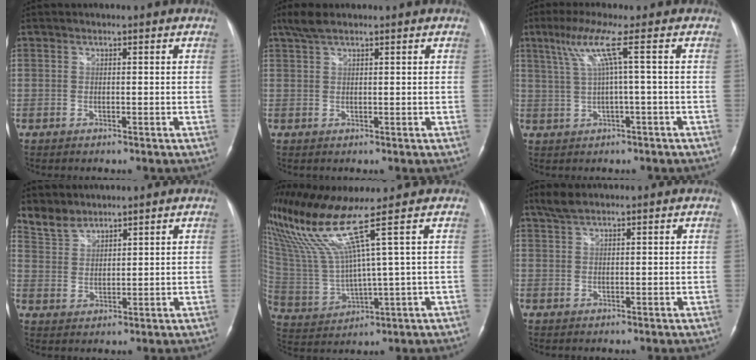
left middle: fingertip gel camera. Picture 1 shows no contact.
{"total": 2.8, "force": [2.2, 0.5, 1.6], "torque": [-0.041, 0.013, 0.046]}
{"total": 5.9, "force": [1.7, -1.6, 5.4], "torque": [-0.116, 0.020, 0.042]}
{"total": 4.3, "force": [4.0, 1.6, 0.2], "torque": [-0.007, 0.011, 0.087]}
{"total": 12.6, "force": [7.9, -2.6, 9.5], "torque": [-0.200, -0.002, 0.162]}
{"total": 2.6, "force": [2.1, 0.5, 1.4], "torque": [-0.036, 0.010, 0.044]}